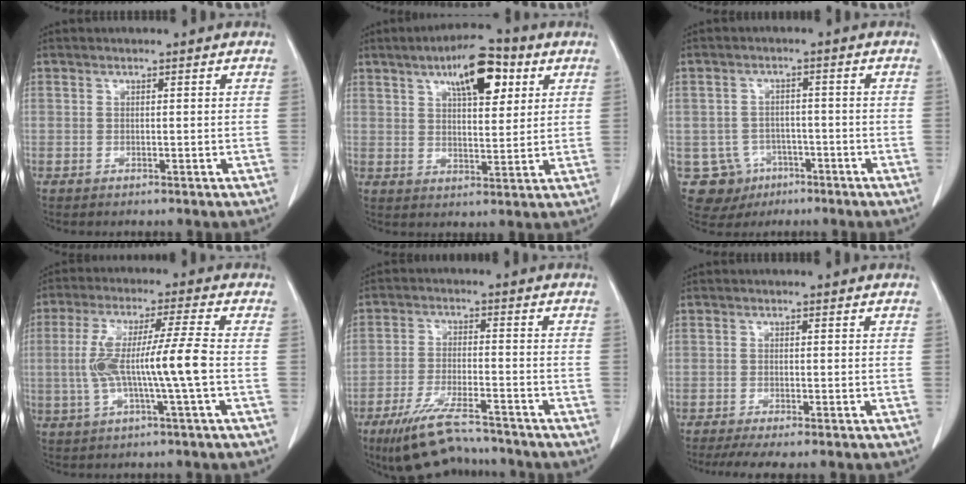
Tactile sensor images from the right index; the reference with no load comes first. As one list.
[{"total": 10.5, "force": [5.1, 3.5, 8.4], "torque": [-0.135, 0.014, 0.081]}, {"total": 7.2, "force": [-3.0, 6.6, 0.6], "torque": [-0.015, 0.011, -0.035]}, {"total": 10.1, "force": [-1.2, -0.7, 10.0], "torque": [-0.197, 0.016, -0.021]}, {"total": 12.0, "force": [-10.4, 1.9, 5.7], "torque": [-0.105, -0.015, -0.171]}, {"total": 6.5, "force": [-5.4, 0.6, 3.7], "torque": [-0.049, -0.011, -0.082]}]